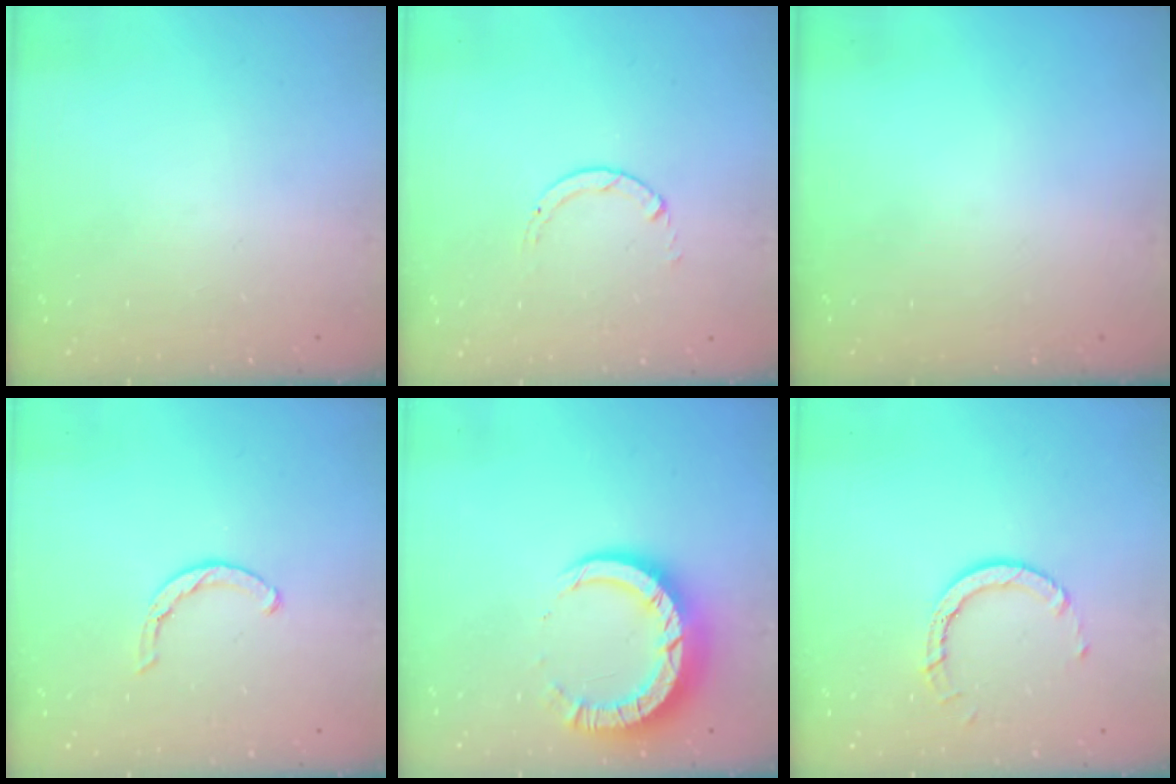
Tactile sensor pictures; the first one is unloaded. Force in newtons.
{"total": 0.6, "press": 0.5, "slide": 0.1}
{"total": 0.0}
{"total": 3.0, "press": 3.0, "slide": 0.3}
{"total": 9.6, "press": 9.5, "slide": 1.1}
{"total": 5.0, "press": 5.0, "slide": 0.3}